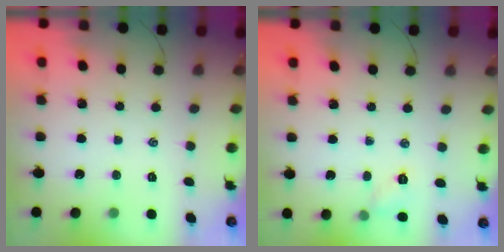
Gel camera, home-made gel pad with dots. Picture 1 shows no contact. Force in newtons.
{"total": 4.7, "press": 4.5, "slide": 1.1}